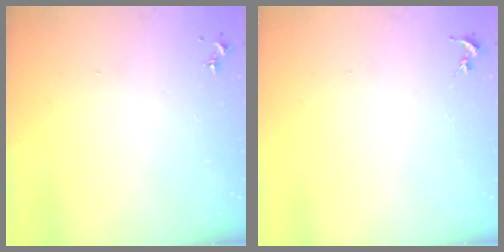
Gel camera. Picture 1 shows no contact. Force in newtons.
{"total": 0.0}